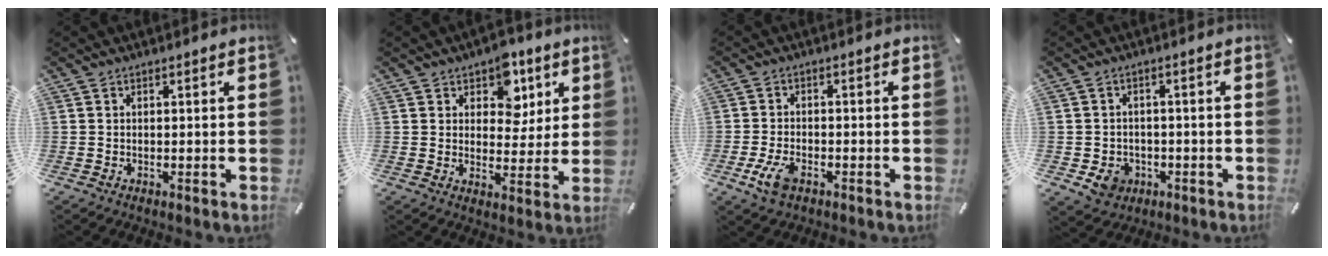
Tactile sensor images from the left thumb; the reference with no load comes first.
{"total": 9.0, "force": [4.5, 6.8, 3.9], "torque": [-0.039, -0.023, 0.074]}
{"total": 5.6, "force": [-2.7, 3.0, 3.9], "torque": [-0.101, -0.001, -0.056]}
{"total": 5.7, "force": [-2.0, 4.9, 2.1], "torque": [-0.031, 0.006, -0.036]}